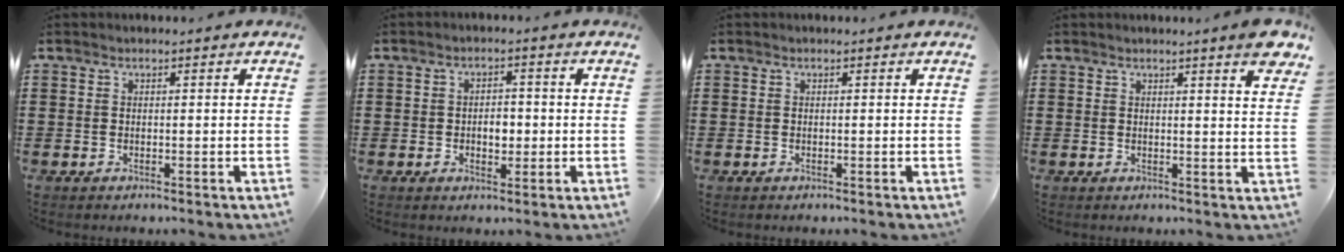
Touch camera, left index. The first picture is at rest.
{"total": 2.9, "force": [-0.3, 1.7, 2.3], "torque": [-0.030, -0.003, -0.011]}
{"total": 0.0}
{"total": 4.5, "force": [3.3, 0.1, 3.0], "torque": [-0.051, -0.008, 0.055]}